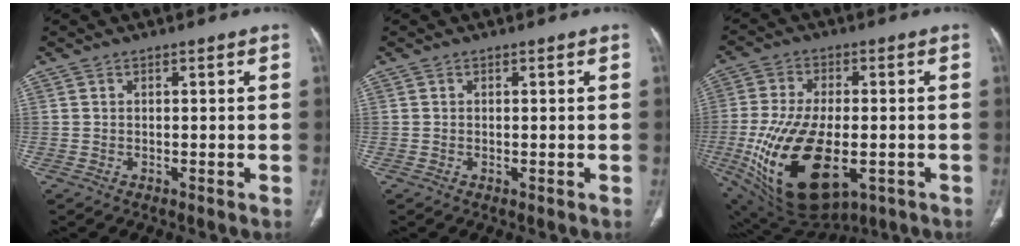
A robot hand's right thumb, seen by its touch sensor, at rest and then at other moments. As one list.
[{"total": 0.0}, {"total": 21.5, "force": [-5.6, 11.1, 17.6], "torque": [-0.342, -0.009, -0.069]}]